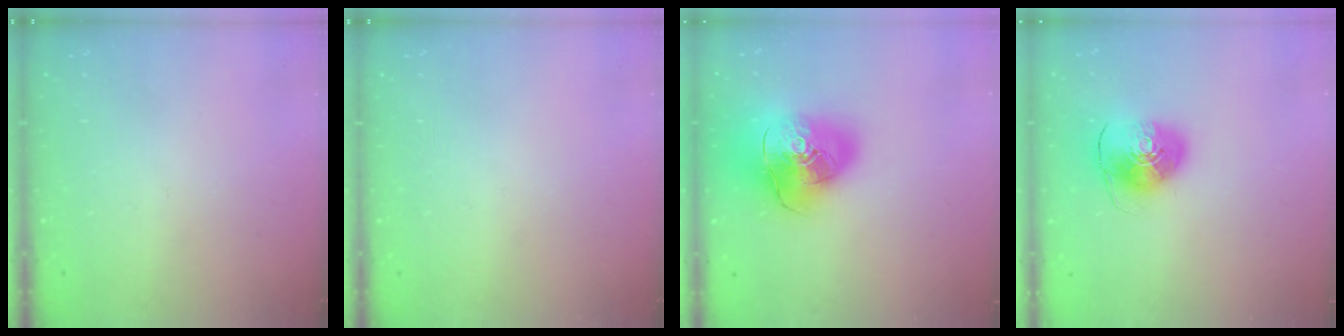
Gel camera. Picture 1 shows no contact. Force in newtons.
{"total": 0.0}
{"total": 22.5, "press": 22.3, "slide": 3.4}
{"total": 9.3, "press": 9.3, "slide": 1.1}